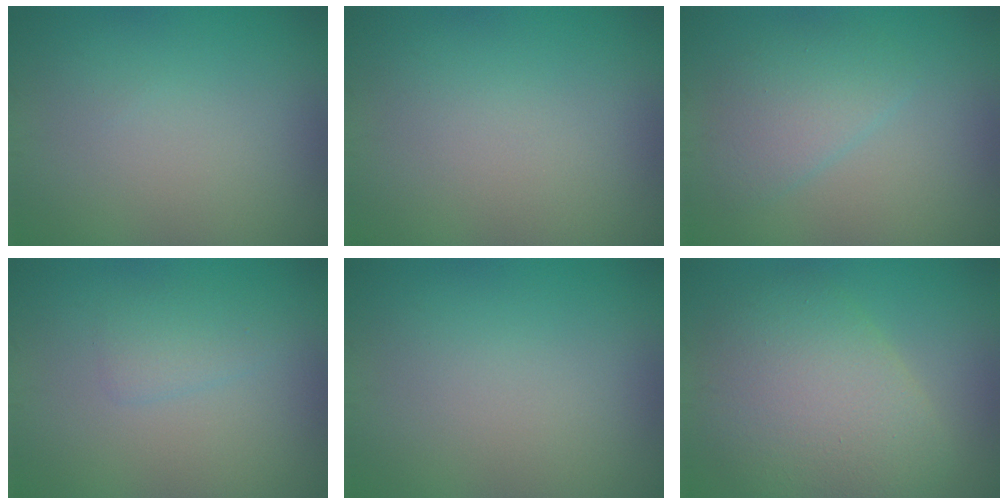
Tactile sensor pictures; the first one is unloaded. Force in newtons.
{"total": 0.0}
{"total": 2.8, "press": 2.7, "slide": 0.2}
{"total": 1.6, "press": 1.6, "slide": 0.1}
{"total": 0.0}
{"total": 6.8, "press": 6.8, "slide": 0.5}